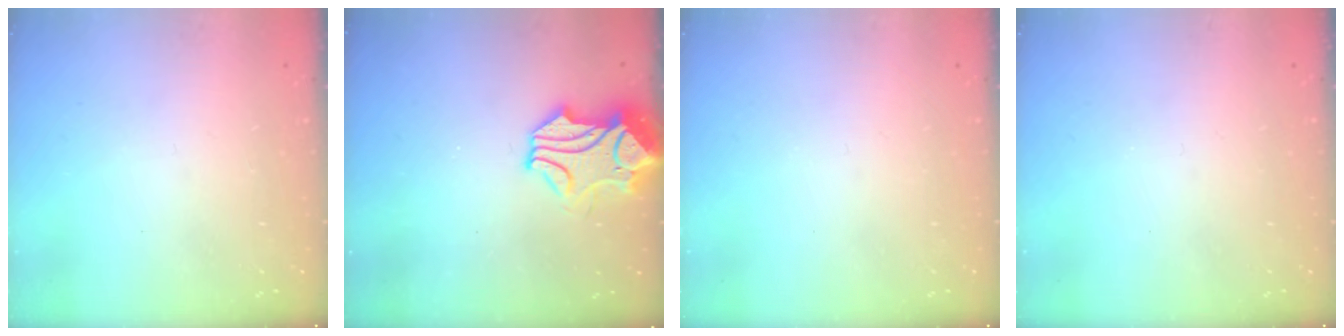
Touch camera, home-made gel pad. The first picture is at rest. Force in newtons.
{"total": 3.9, "press": 3.6, "slide": 1.4}
{"total": 0.0}
{"total": 0.0}